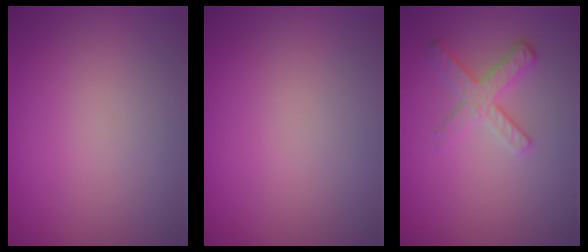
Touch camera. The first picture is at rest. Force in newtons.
{"total": 0.0}
{"total": 2.6, "press": 2.2, "slide": 1.4}